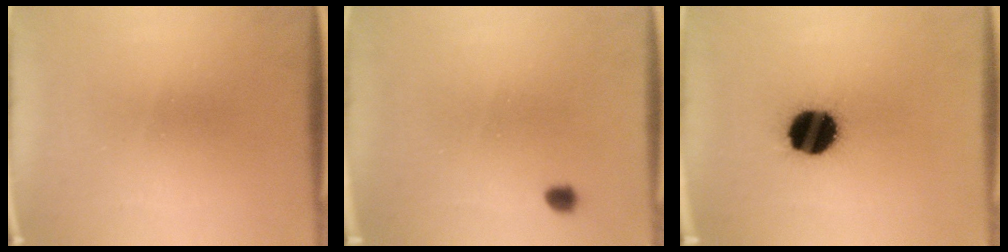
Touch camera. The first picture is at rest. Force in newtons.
{"total": 1.3}
{"total": 14.6}